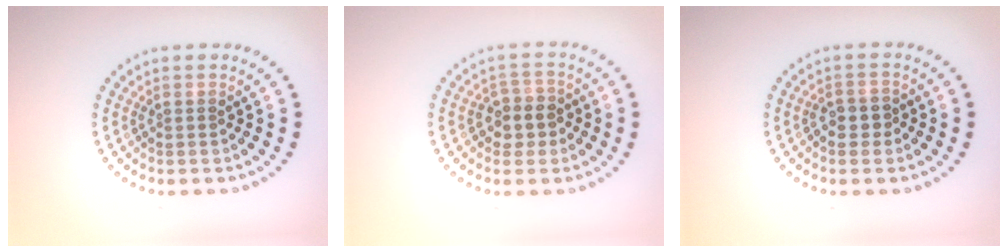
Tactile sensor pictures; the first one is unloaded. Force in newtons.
{"total": 2.5, "press": 2.3, "slide": 0.9}
{"total": 1.4, "press": 1.3, "slide": 0.5}